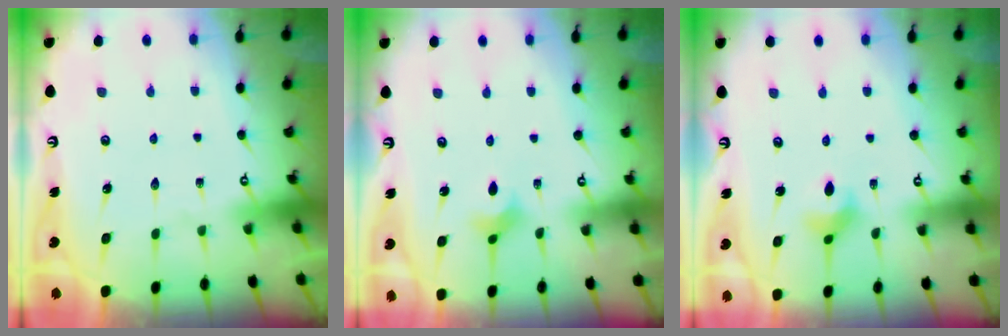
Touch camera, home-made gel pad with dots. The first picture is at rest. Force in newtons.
{"total": 2.2, "press": 2.2, "slide": 0.2}
{"total": 3.9, "press": 3.9, "slide": 0.6}